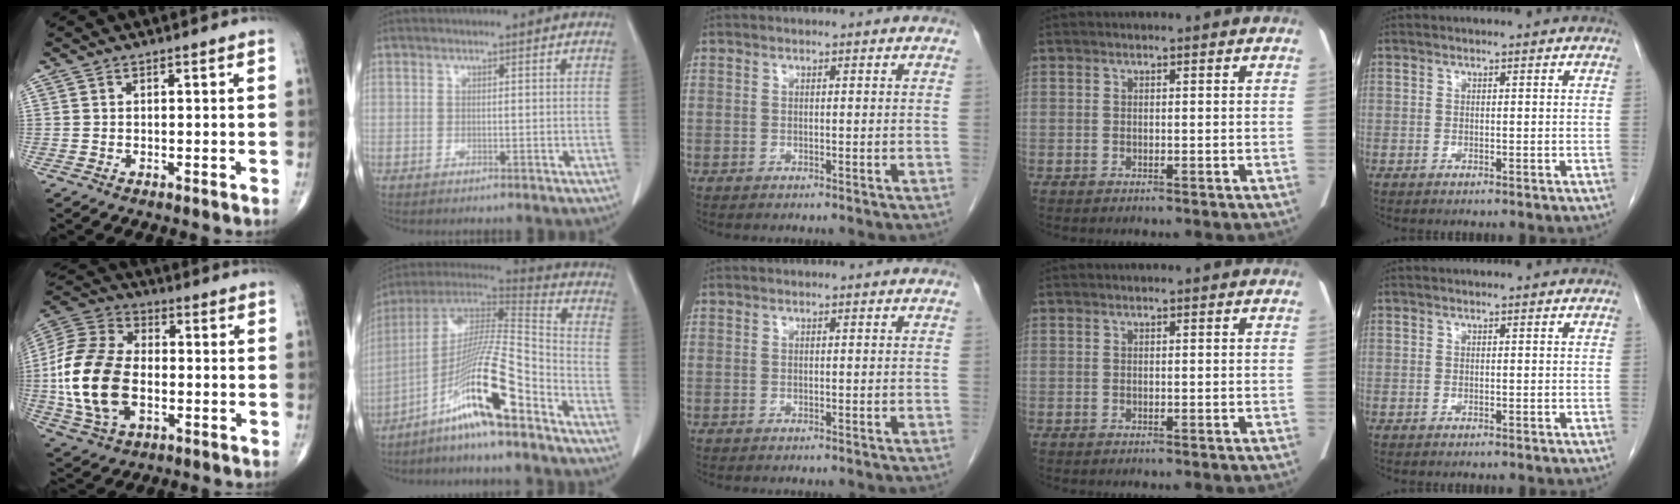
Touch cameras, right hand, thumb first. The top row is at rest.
{"thumb": {"total": 19.1, "force": [-2.4, 11.7, 14.9], "torque": [-0.311, 0.011, -0.043]}, "index": {"total": 16.2, "force": [-9.4, 0.4, 13.2], "torque": [-0.253, -0.002, -0.174]}}